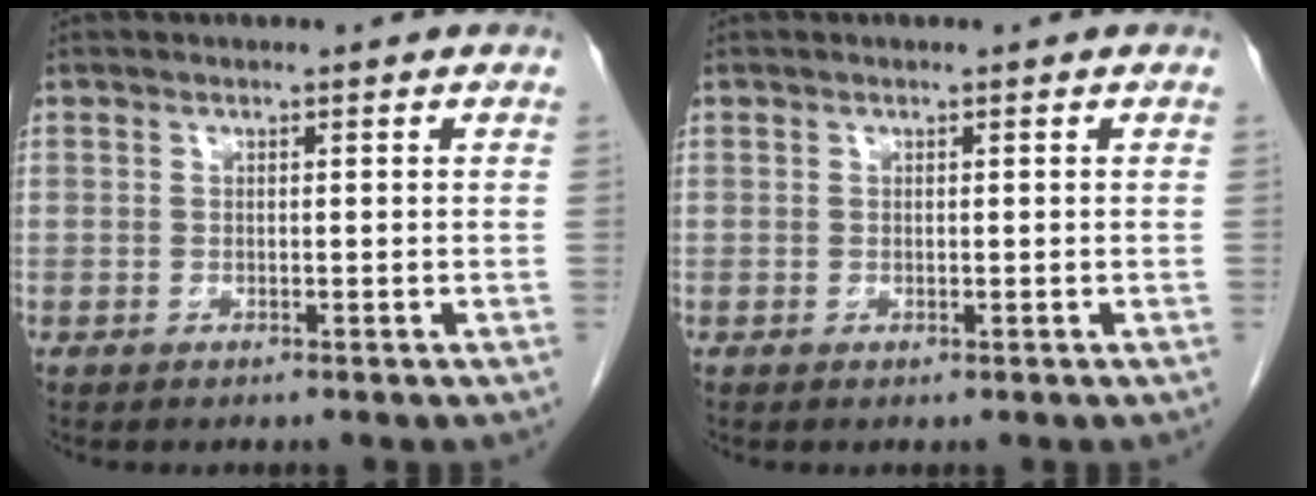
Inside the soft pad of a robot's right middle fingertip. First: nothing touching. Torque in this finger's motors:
{"motor_torque": [-0.18, -0.05, 0.06, -0.01]}